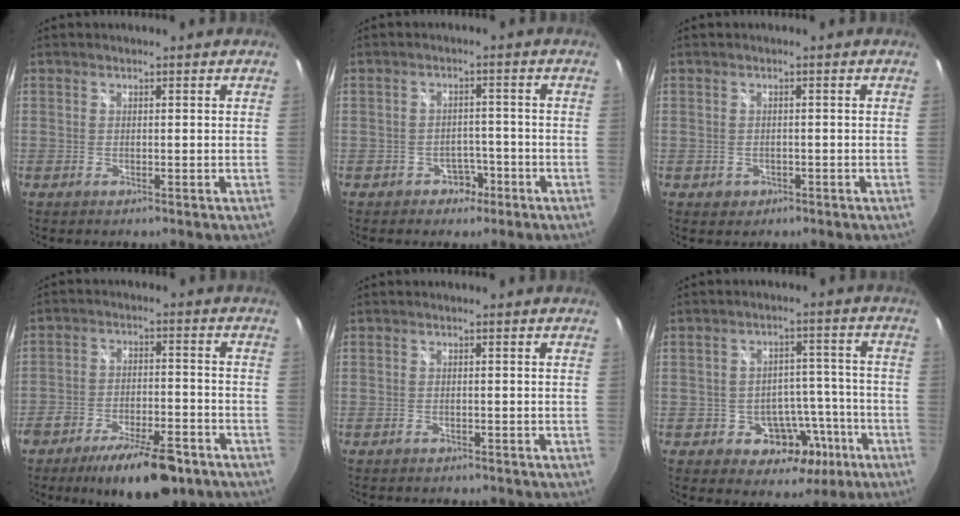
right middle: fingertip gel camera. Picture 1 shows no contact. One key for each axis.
{"total": 3.7, "fx": -2.3, "fy": 2.8, "fz": 0.9, "tx": -0.018, "ty": 0.011, "tz": -0.028}
{"total": 1.8, "fx": -0.7, "fy": 1.6, "fz": 0.6, "tx": -0.012, "ty": -0.002, "tz": -0.007}
{"total": 14.0, "fx": -10.0, "fy": 4.6, "fz": 8.7, "tx": -0.159, "ty": -0.013, "tz": -0.150}
{"total": 2.4, "fx": -2.2, "fy": 0.7, "fz": 0.6, "tx": -0.012, "ty": -0.010, "tz": -0.032}
{"total": 9.0, "fx": -4.4, "fy": 6.8, "fz": 3.8, "tx": -0.058, "ty": 0.032, "tz": -0.042}